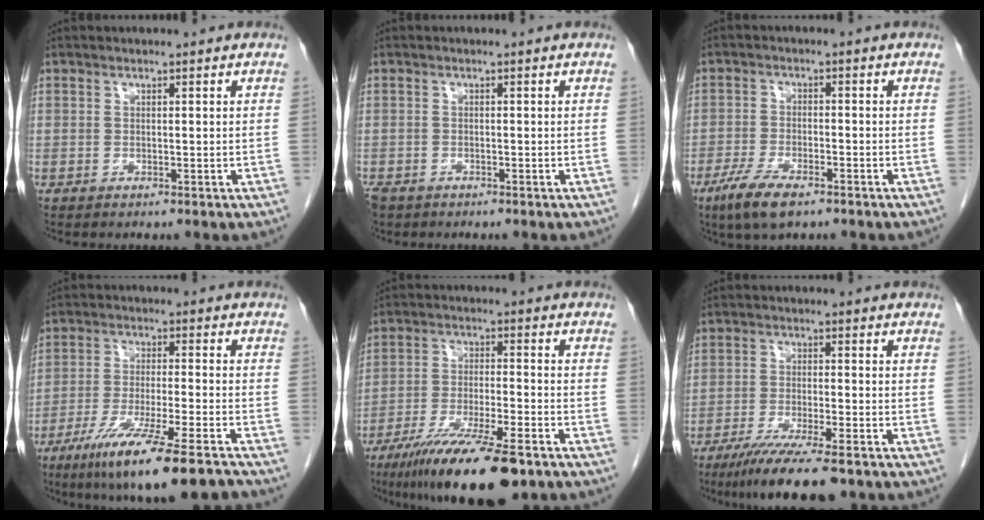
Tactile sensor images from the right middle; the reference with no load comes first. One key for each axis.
{"total": 3.8, "fx": -2.8, "fy": 2.3, "fz": 1.3, "tx": -0.030, "ty": -0.005, "tz": -0.046}
{"total": 6.7, "fx": -4.5, "fy": 1.8, "fz": 4.7, "tx": -0.099, "ty": -0.014, "tz": -0.079}
{"total": 15.2, "fx": -11.0, "fy": 0.5, "fz": 10.6, "tx": -0.175, "ty": -0.043, "tz": -0.182}
{"total": 15.9, "fx": -11.2, "fy": 2.3, "fz": 11.1, "tx": -0.186, "ty": -0.040, "tz": -0.188}
{"total": 11.3, "fx": -8.5, "fy": 1.0, "fz": 7.4, "tx": -0.116, "ty": -0.026, "tz": -0.133}